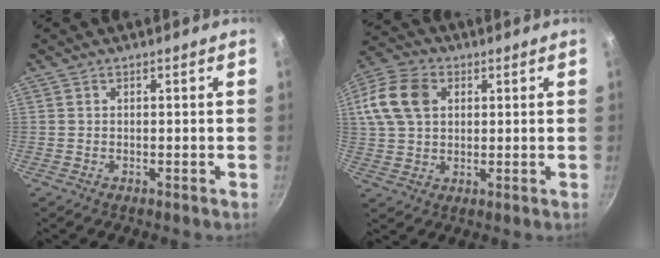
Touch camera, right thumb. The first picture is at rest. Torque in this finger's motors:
{"motor_torque": [-0.20, 0.50, 0.04, -0.04, 0.27]}